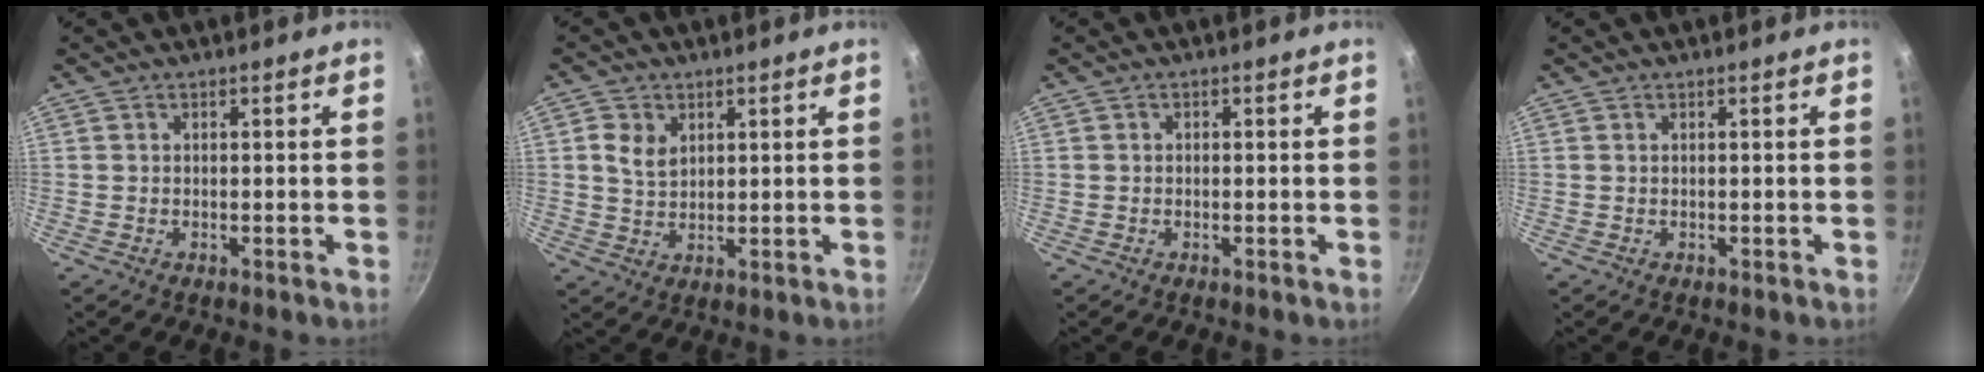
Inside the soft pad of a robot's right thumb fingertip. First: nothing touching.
{"total": 4.7, "force": [1.6, 3.4, 2.8], "torque": [-0.043, -0.006, 0.032]}
{"total": 0.6, "force": [0.0, 0.5, 0.2], "torque": [-0.002, 0.004, -0.001]}
{"total": 0.0}